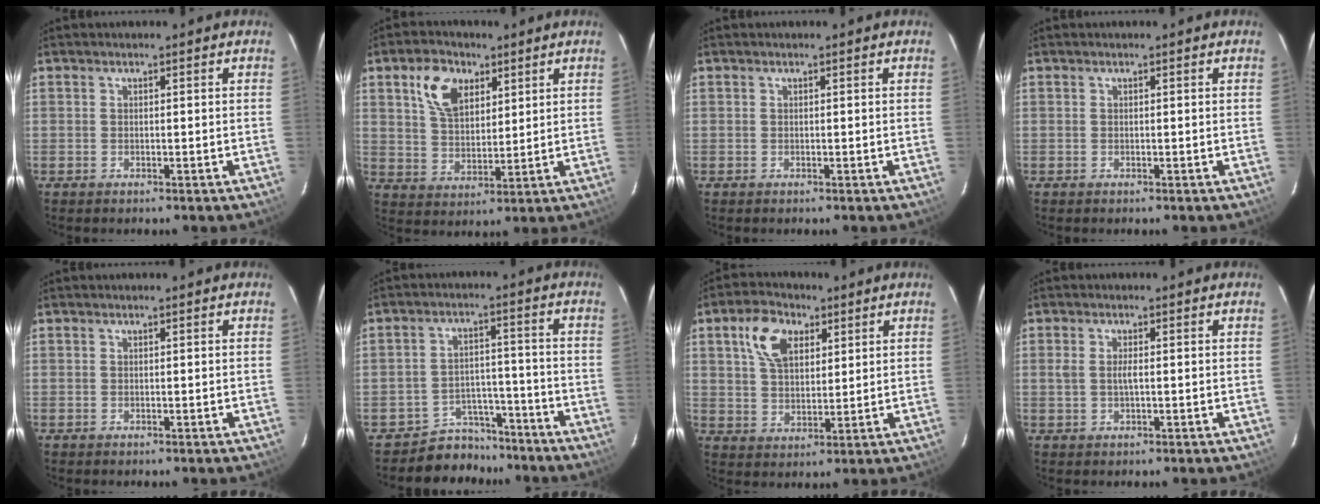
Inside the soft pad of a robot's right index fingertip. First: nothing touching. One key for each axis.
{"total": 9.3, "fx": 4.4, "fy": 5.7, "fz": 5.8, "tx": -0.112, "ty": 0.020, "tz": 0.083}
{"total": 0.0}
{"total": 0.0}
{"total": 0.0}
{"total": 7.7, "fx": -6.4, "fy": 4.2, "fz": -0.5, "tx": 0.002, "ty": 0.037, "tz": -0.096}
{"total": 9.3, "fx": 4.1, "fy": 5.6, "fz": 6.1, "tx": -0.118, "ty": 0.026, "tz": 0.076}
{"total": 2.1, "fx": 0.0, "fy": 0.6, "fz": 2.0, "tx": -0.040, "ty": 0.000, "tz": 0.000}